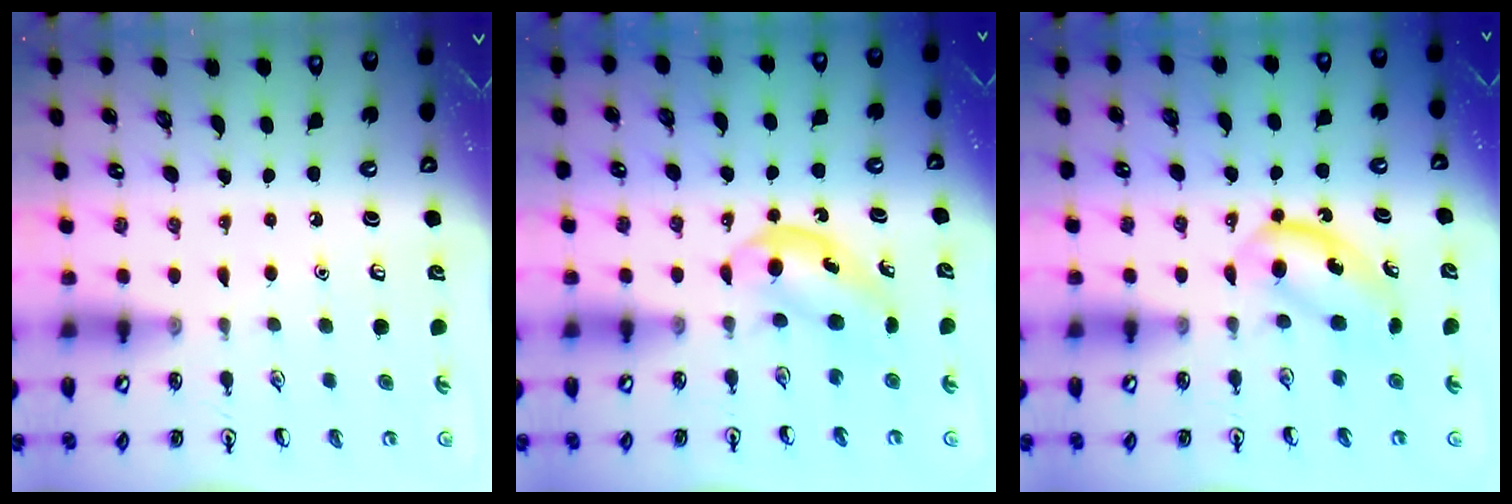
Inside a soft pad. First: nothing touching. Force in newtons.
{"total": 4.9, "press": 4.8, "slide": 0.7}
{"total": 5.4, "press": 5.4, "slide": 0.8}